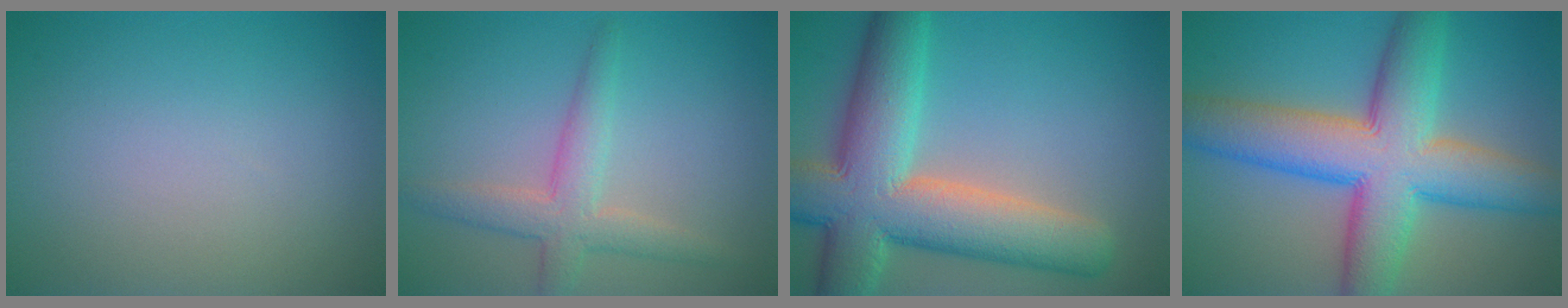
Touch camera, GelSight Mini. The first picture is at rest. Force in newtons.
{"total": 3.6, "press": 3.6, "slide": 0.2}
{"total": 11.8, "press": 11.7, "slide": 1.0}
{"total": 11.2, "press": 11.2, "slide": 0.5}